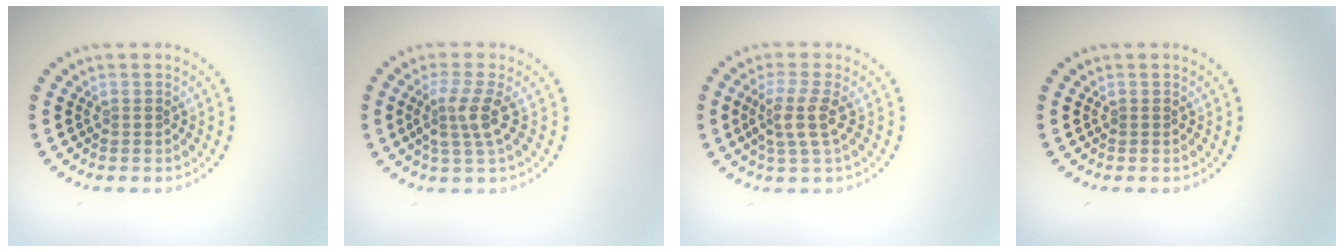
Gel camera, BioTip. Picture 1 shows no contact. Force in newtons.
{"total": 2.9, "press": 2.3, "slide": 1.8}
{"total": 3.0, "press": 2.4, "slide": 1.8}
{"total": 0.0}